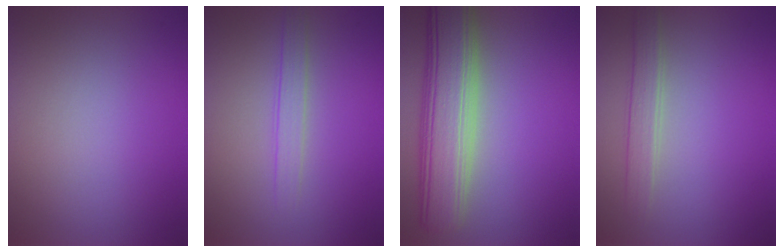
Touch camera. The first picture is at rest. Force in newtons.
{"total": 1.7, "press": 1.7, "slide": 0.1}
{"total": 8.4, "press": 8.4, "slide": 0.9}
{"total": 2.1, "press": 2.1, "slide": 0.2}